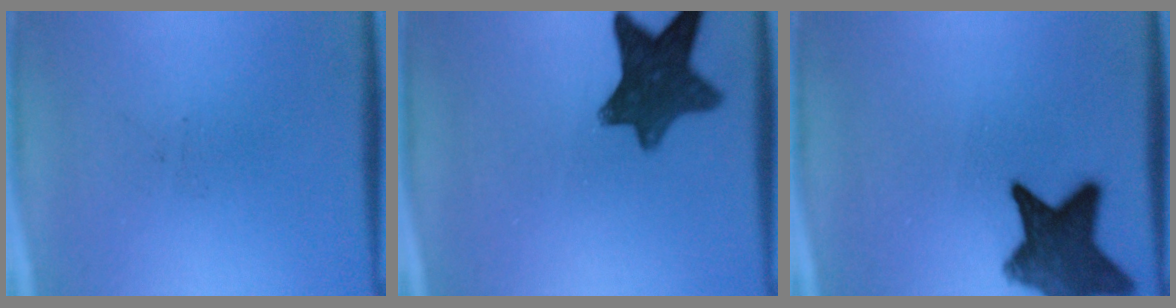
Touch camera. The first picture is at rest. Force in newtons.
{"total": 10.5}
{"total": 11.4}